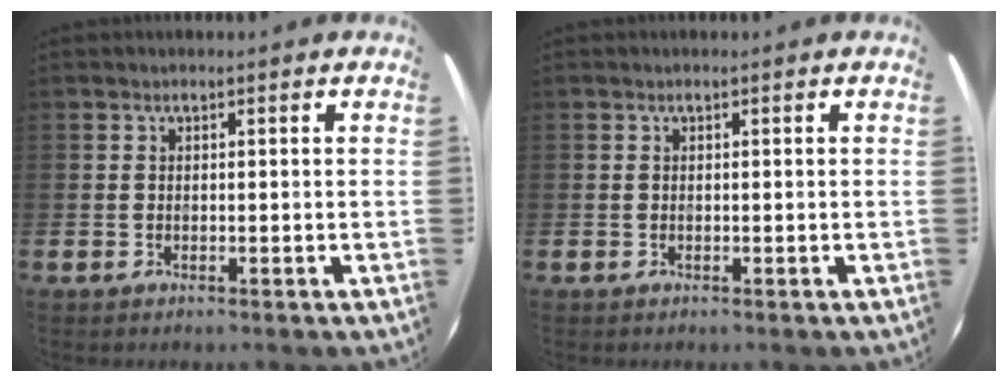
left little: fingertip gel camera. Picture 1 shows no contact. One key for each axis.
{"total": 0.0}